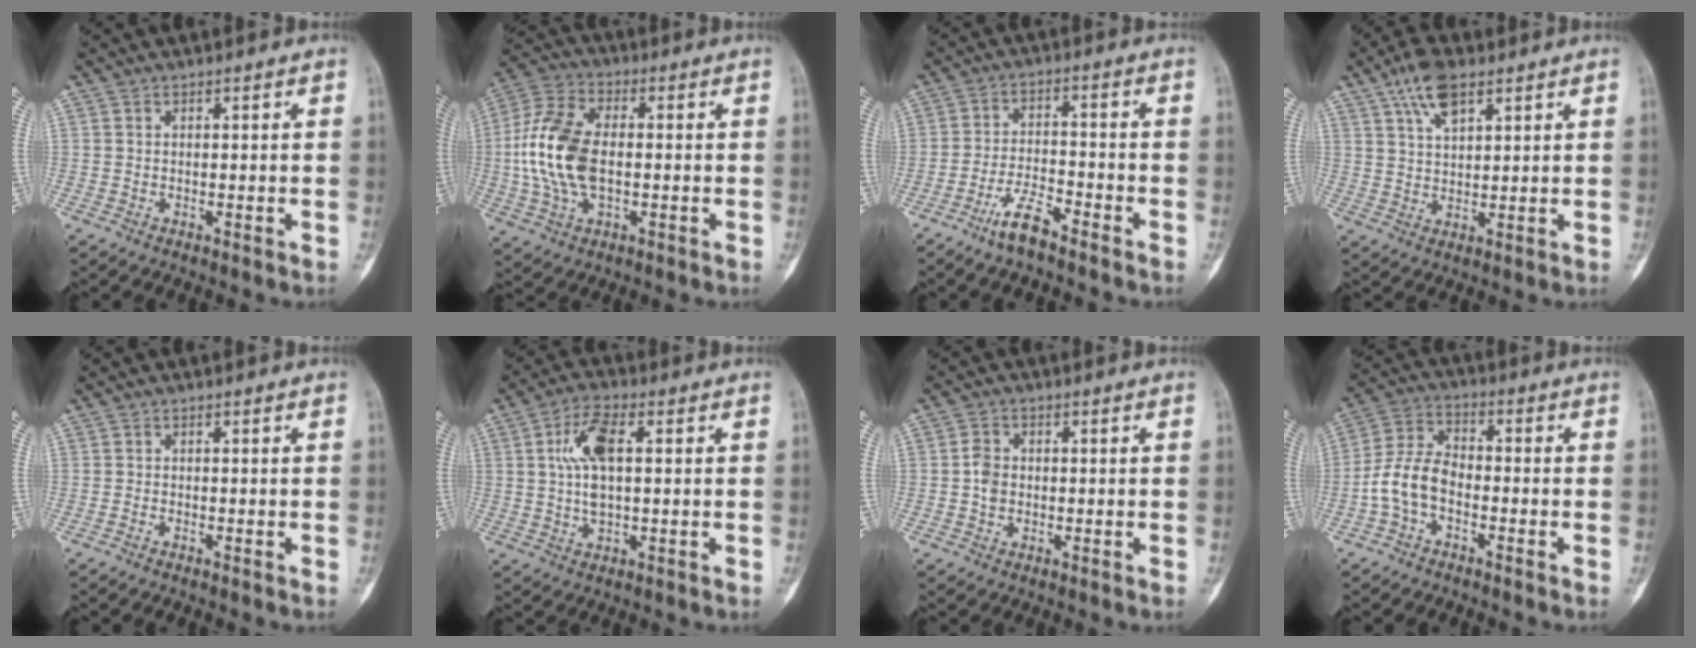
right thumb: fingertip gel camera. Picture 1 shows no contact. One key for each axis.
{"total": 15.1, "fx": -0.6, "fy": 8.7, "fz": 12.3, "tx": -0.257, "ty": 0.017, "tz": -0.015}
{"total": 6.2, "fx": -4.7, "fy": 1.3, "fz": 3.9, "tx": -0.081, "ty": 0.025, "tz": -0.091}
{"total": 7.8, "fx": 4.5, "fy": 3.6, "fz": 5.3, "tx": -0.084, "ty": -0.012, "tz": 0.082}
{"total": 0.0}
{"total": 8.6, "fx": 1.4, "fy": 3.7, "fz": 7.6, "tx": -0.154, "ty": 0.009, "tz": 0.024}
{"total": 3.1, "fx": -0.3, "fy": 2.5, "fz": 1.8, "tx": -0.027, "ty": 0.008, "tz": -0.012}
{"total": 8.3, "fx": -2.7, "fy": 5.1, "fz": 6.0, "tx": -0.115, "ty": 0.035, "tz": -0.064}